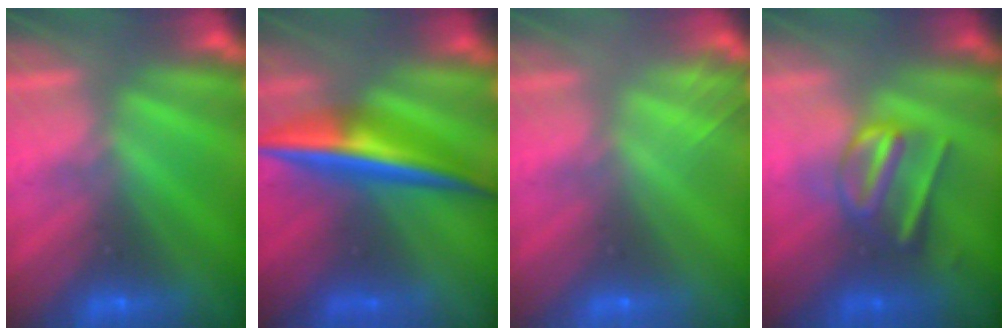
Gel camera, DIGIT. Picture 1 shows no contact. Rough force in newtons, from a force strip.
{"total": 7.1}
{"total": 2.0}
{"total": 3.0}